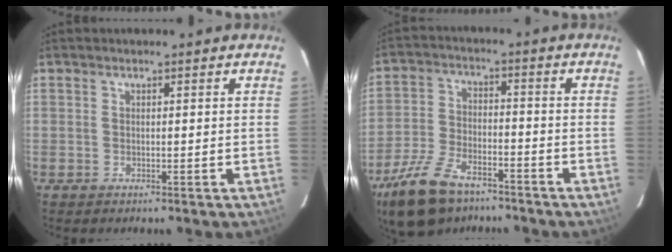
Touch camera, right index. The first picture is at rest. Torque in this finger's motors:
{"motor_torque": [0.97, -1.02, 0.53, 0.12]}